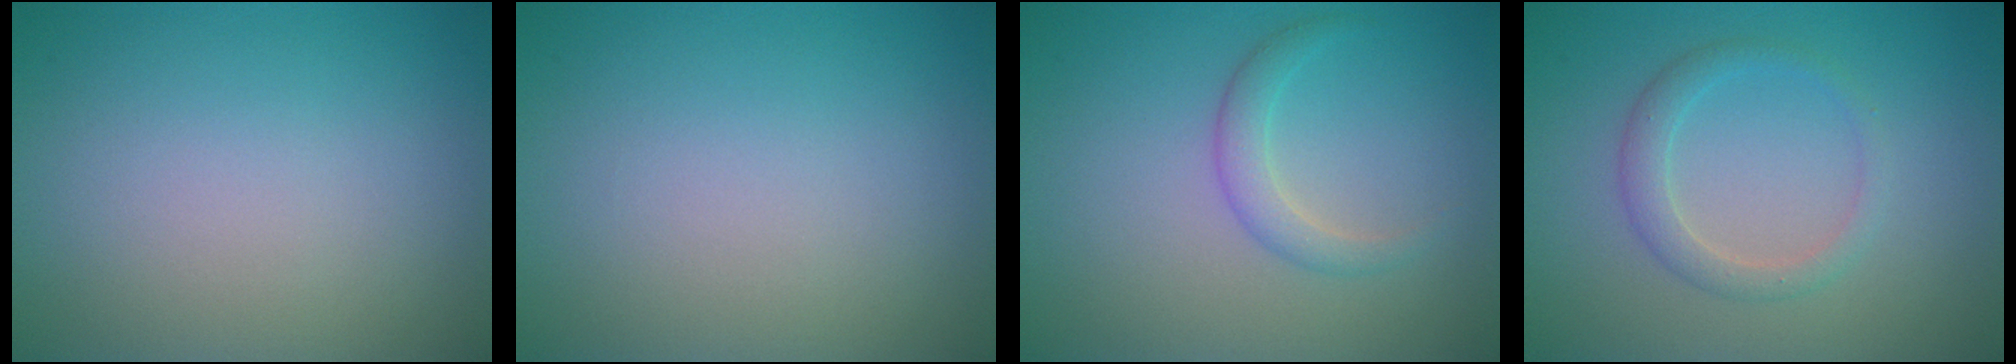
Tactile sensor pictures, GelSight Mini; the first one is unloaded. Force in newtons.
{"total": 0.0}
{"total": 1.9, "press": 1.9, "slide": 0.2}
{"total": 2.0, "press": 2.0, "slide": 0.1}